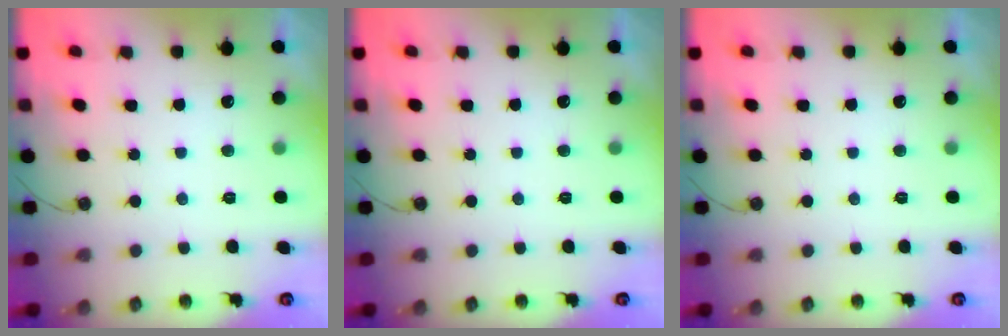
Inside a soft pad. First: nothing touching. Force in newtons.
{"total": 0.0}
{"total": 0.0}